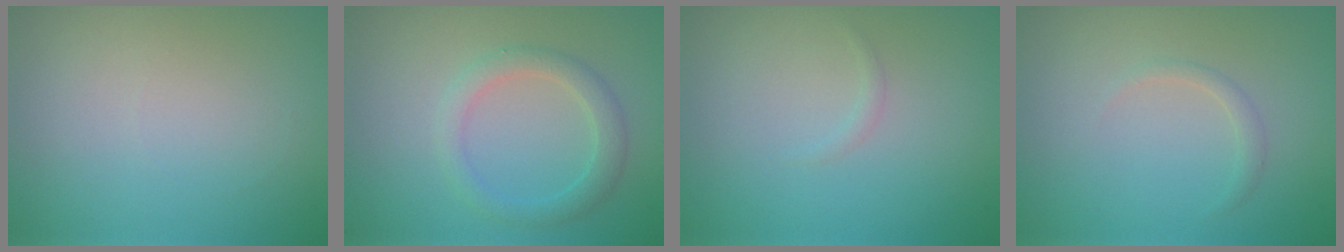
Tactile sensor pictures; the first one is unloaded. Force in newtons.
{"total": 2.5, "press": 2.5, "slide": 0.1}
{"total": 0.6, "press": 0.6, "slide": 0.1}
{"total": 0.9, "press": 0.9, "slide": 0.1}